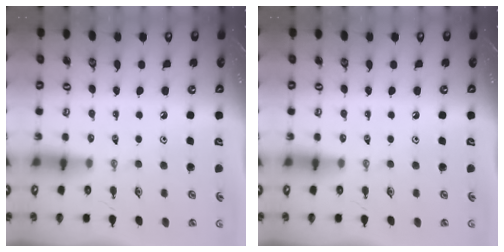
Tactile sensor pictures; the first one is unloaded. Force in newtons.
{"total": 0.0}